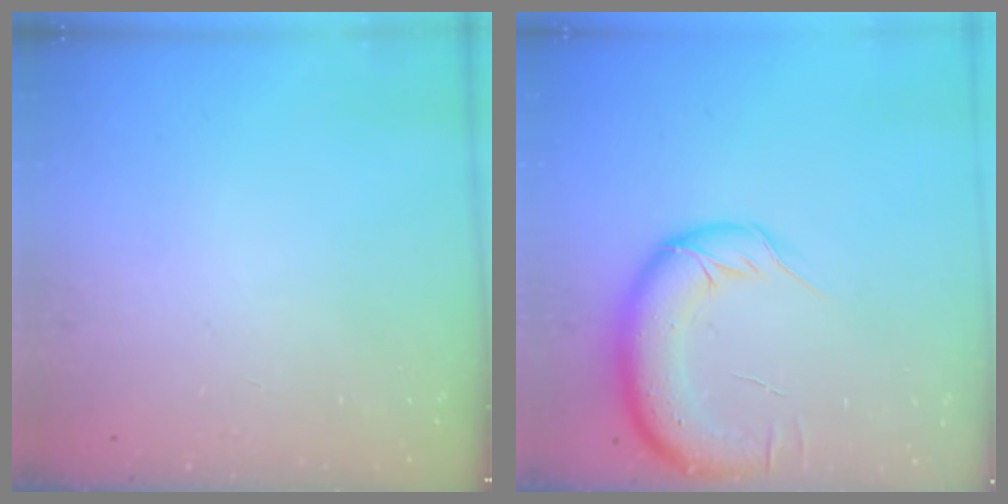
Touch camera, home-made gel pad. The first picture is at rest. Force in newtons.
{"total": 14.6, "press": 14.3, "slide": 3.1}